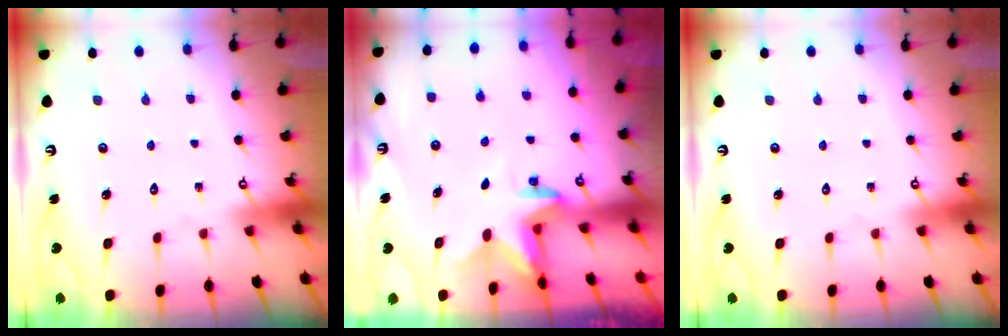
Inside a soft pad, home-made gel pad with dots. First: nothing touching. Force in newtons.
{"total": 2.4, "press": 2.3, "slide": 0.4}
{"total": 0.0}